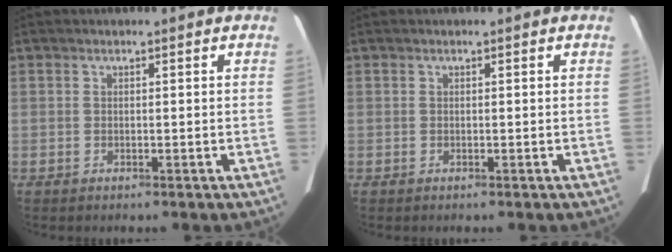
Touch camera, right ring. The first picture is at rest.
{"total": 0.0}